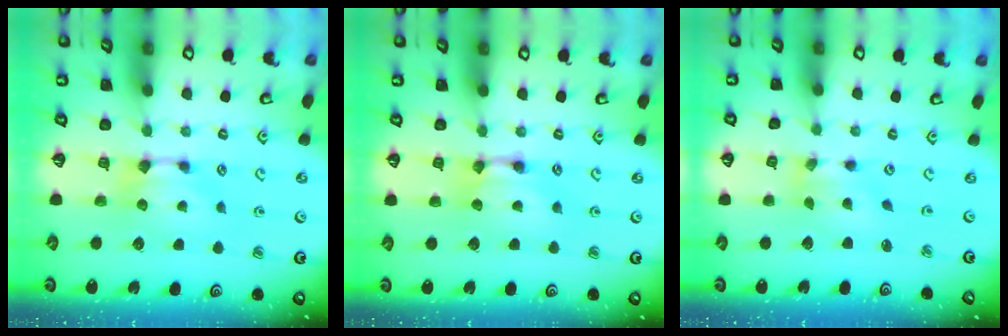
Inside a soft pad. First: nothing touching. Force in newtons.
{"total": 2.1, "press": 2.1, "slide": 0.2}
{"total": 1.9, "press": 1.3, "slide": 1.3}